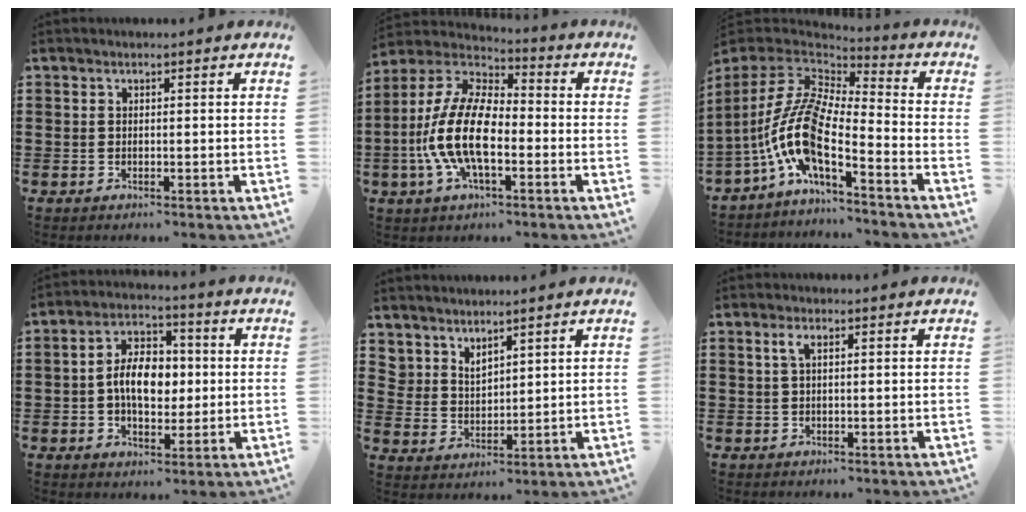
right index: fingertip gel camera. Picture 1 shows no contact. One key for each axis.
{"total": 13.4, "fx": -3.1, "fy": 6.2, "fz": 11.5, "tx": -0.280, "ty": -0.007, "tz": -0.066}
{"total": 11.0, "fx": -4.0, "fy": 3.9, "fz": 9.4, "tx": -0.229, "ty": -0.025, "tz": -0.094}
{"total": 8.0, "fx": -0.1, "fy": 5.1, "fz": 6.2, "tx": -0.114, "ty": 0.009, "tz": -0.009}
{"total": 4.0, "fx": 3.8, "fy": 1.2, "fz": -0.4, "tx": -0.006, "ty": -0.012, "tz": 0.074}
{"total": 1.7, "fx": 0.6, "fy": 0.5, "fz": 1.5, "tx": -0.032, "ty": 0.005, "tz": 0.008}